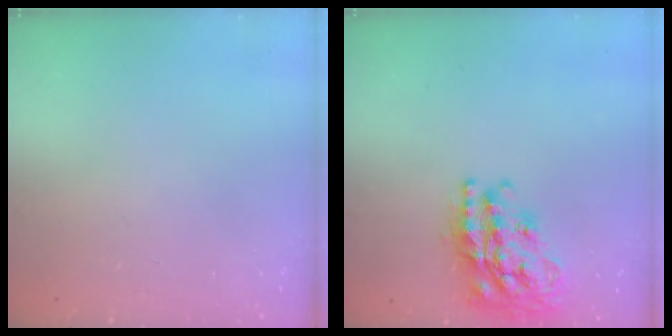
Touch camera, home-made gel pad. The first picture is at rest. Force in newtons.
{"total": 22.9, "press": 22.9, "slide": 1.8}